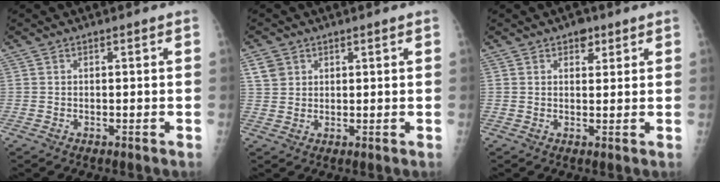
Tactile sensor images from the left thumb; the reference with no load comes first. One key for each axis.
{"total": 3.5, "fx": 1.8, "fy": 2.7, "fz": 1.2, "tx": -0.009, "ty": -0.007, "tz": 0.038}
{"total": 2.8, "fx": 1.7, "fy": 1.7, "fz": 1.4, "tx": 0.000, "ty": -0.006, "tz": 0.021}